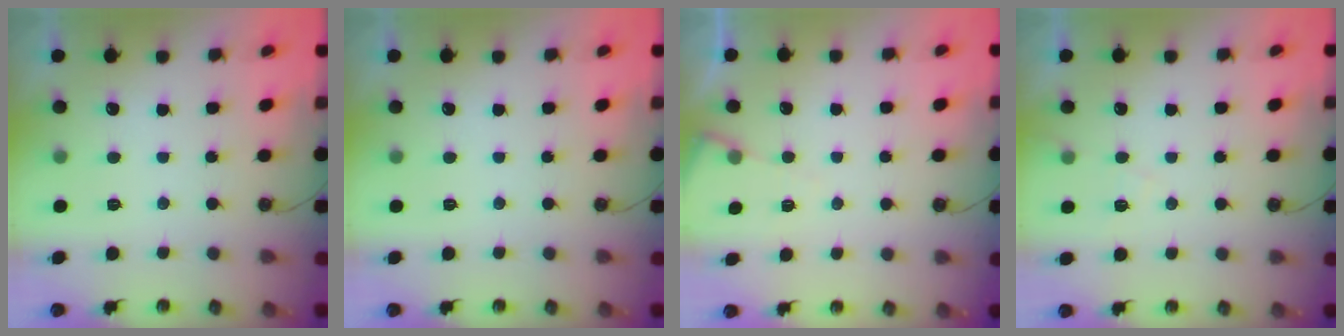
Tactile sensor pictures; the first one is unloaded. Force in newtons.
{"total": 0.0}
{"total": 5.2, "press": 5.1, "slide": 0.6}
{"total": 5.3, "press": 5.3, "slide": 0.7}